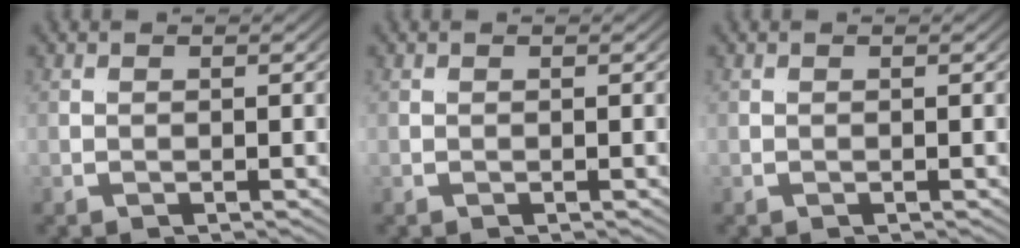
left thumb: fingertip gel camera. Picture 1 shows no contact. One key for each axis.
{"total": 0.0}
{"total": 0.0}